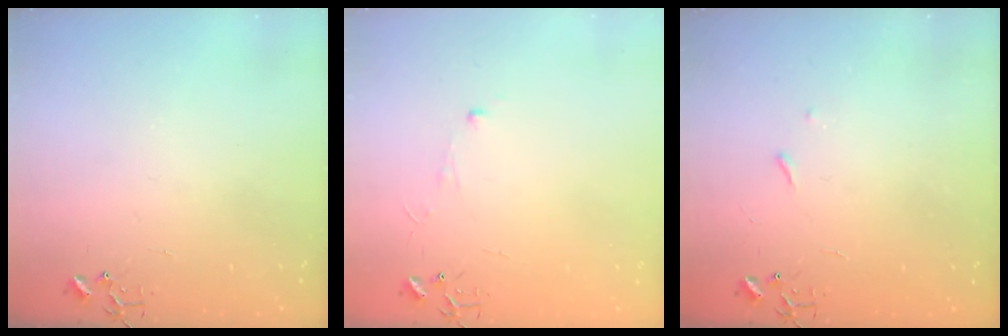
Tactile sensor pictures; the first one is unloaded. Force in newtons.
{"total": 3.9, "press": 3.8, "slide": 0.4}
{"total": 2.9, "press": 2.8, "slide": 0.5}